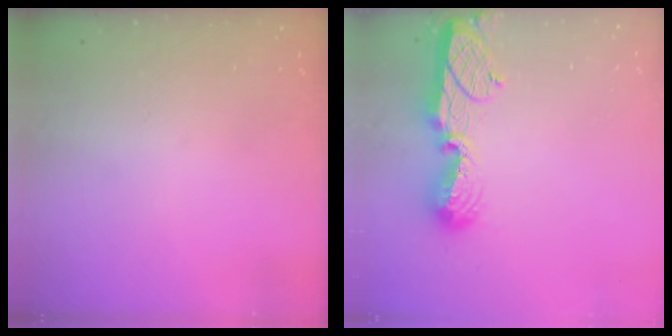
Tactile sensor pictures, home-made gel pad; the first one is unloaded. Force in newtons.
{"total": 13.8, "press": 13.8, "slide": 1.5}